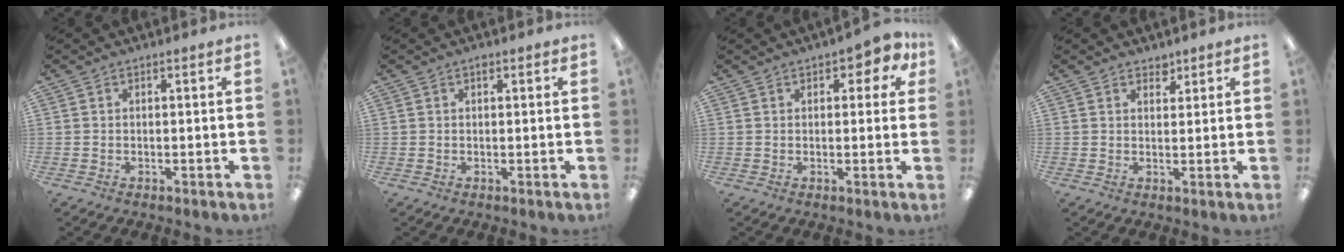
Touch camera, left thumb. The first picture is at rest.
{"total": 1.0, "force": [0.7, 0.5, 0.6], "torque": [-0.005, -0.001, 0.010]}
{"total": 4.3, "force": [2.2, 2.3, 3.0], "torque": [-0.038, 0.001, 0.034]}
{"total": 2.5, "force": [2.1, 1.4, 0.3], "torque": [0.007, -0.010, 0.037]}